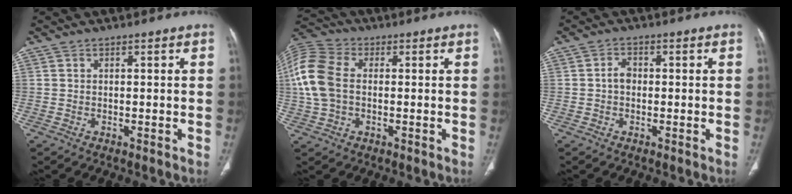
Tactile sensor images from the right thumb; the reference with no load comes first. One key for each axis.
{"total": 12.0, "fx": 0.4, "fy": 8.2, "fz": 8.8, "tx": -0.205, "ty": 0.020, "tz": 0.003}
{"total": 2.5, "fx": -0.2, "fy": 1.9, "fz": 1.6, "tx": -0.021, "ty": 0.009, "tz": -0.009}